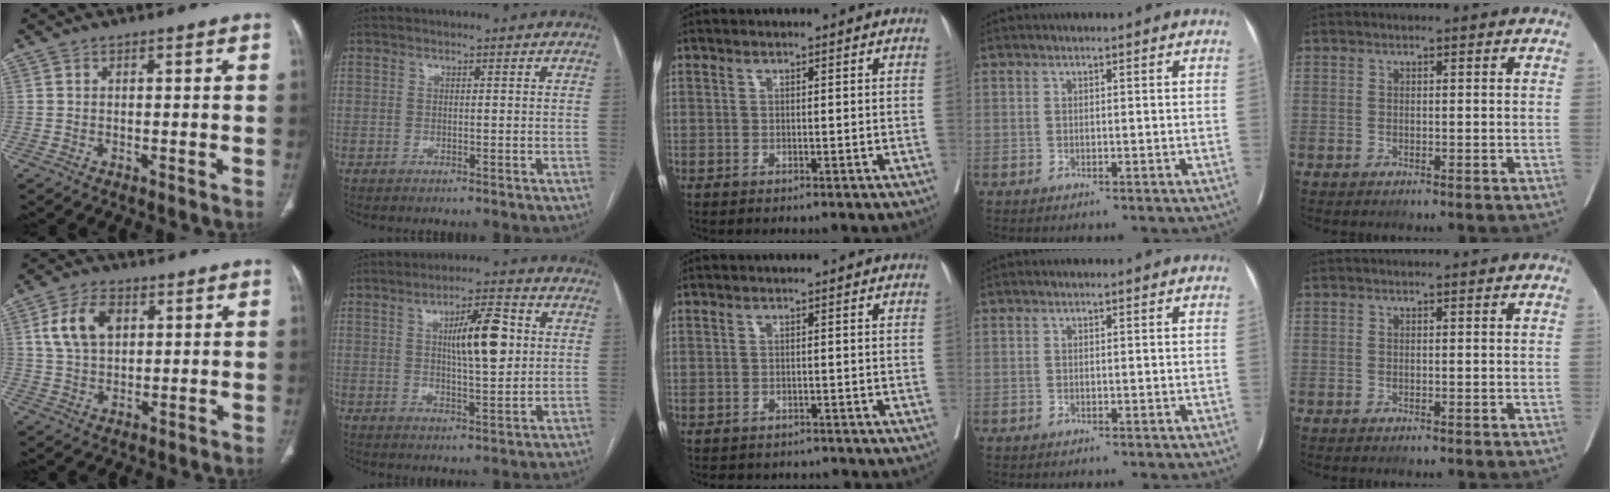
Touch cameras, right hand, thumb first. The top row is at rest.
{"thumb": {"total": 9.1, "force": [2.9, 5.9, 6.3], "torque": [-0.112, 0.000, 0.056]}, "index": {"total": 9.1, "force": [1.9, 2.0, 8.7], "torque": [-0.142, 0.010, 0.033]}, "middle": {"total": 5.7, "force": [-5.2, 2.0, 1.0], "torque": [-0.009, 0.002, -0.061]}}